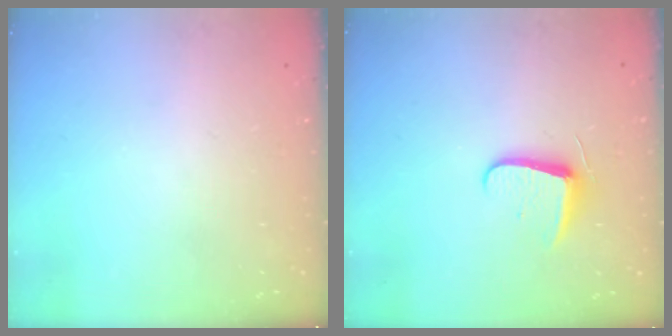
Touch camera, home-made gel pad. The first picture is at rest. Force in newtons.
{"total": 7.8, "press": 7.7, "slide": 0.4}